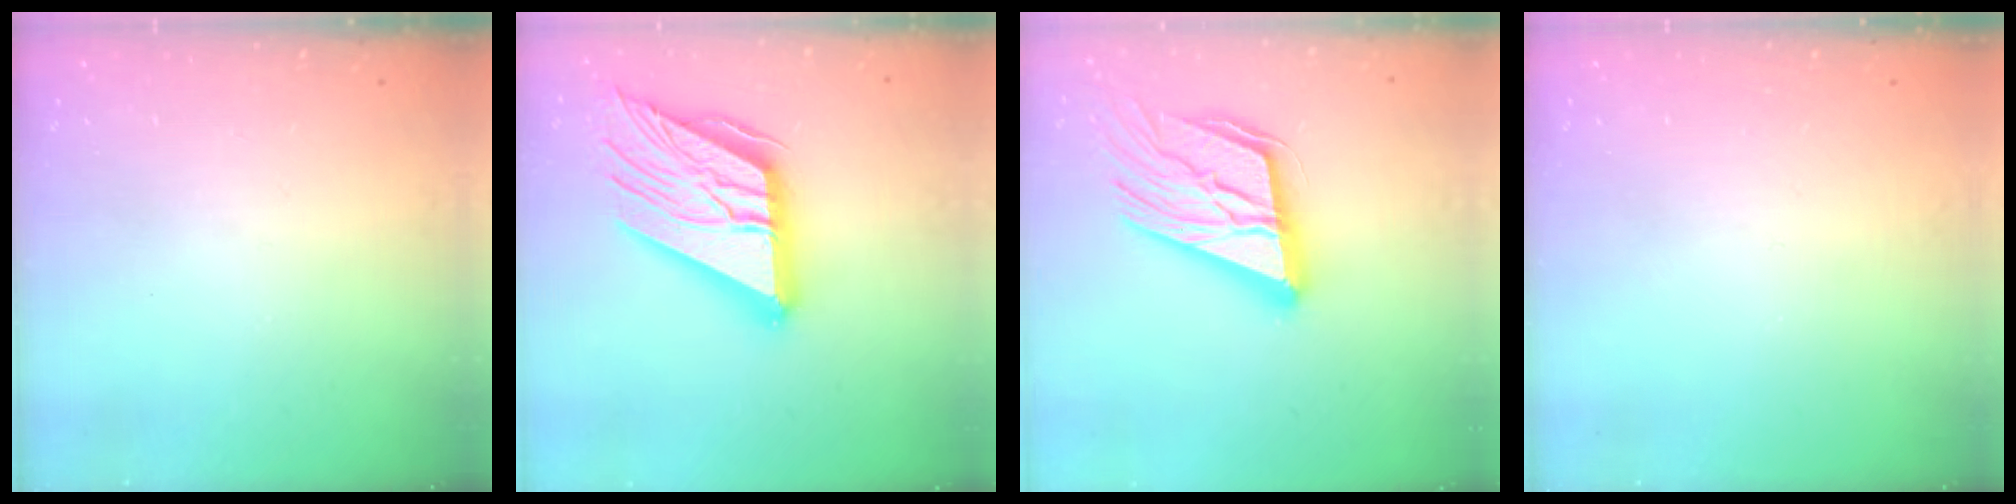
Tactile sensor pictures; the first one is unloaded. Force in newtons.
{"total": 23.2, "press": 23.0, "slide": 2.7}
{"total": 23.6, "press": 23.1, "slide": 4.9}
{"total": 0.0}